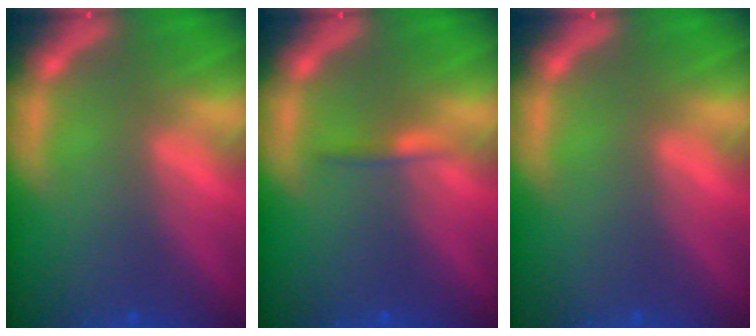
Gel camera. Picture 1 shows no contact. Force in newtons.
{"total": 0.9}
{"total": 0.0}